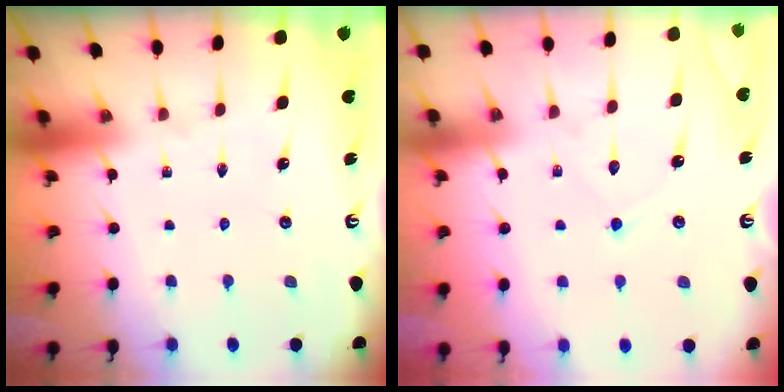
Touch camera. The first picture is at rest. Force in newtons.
{"total": 6.5, "press": 6.5, "slide": 0.7}